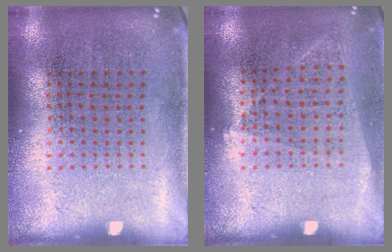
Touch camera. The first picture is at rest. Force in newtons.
{"total": 1.0, "press": 0.9, "slide": 0.4}